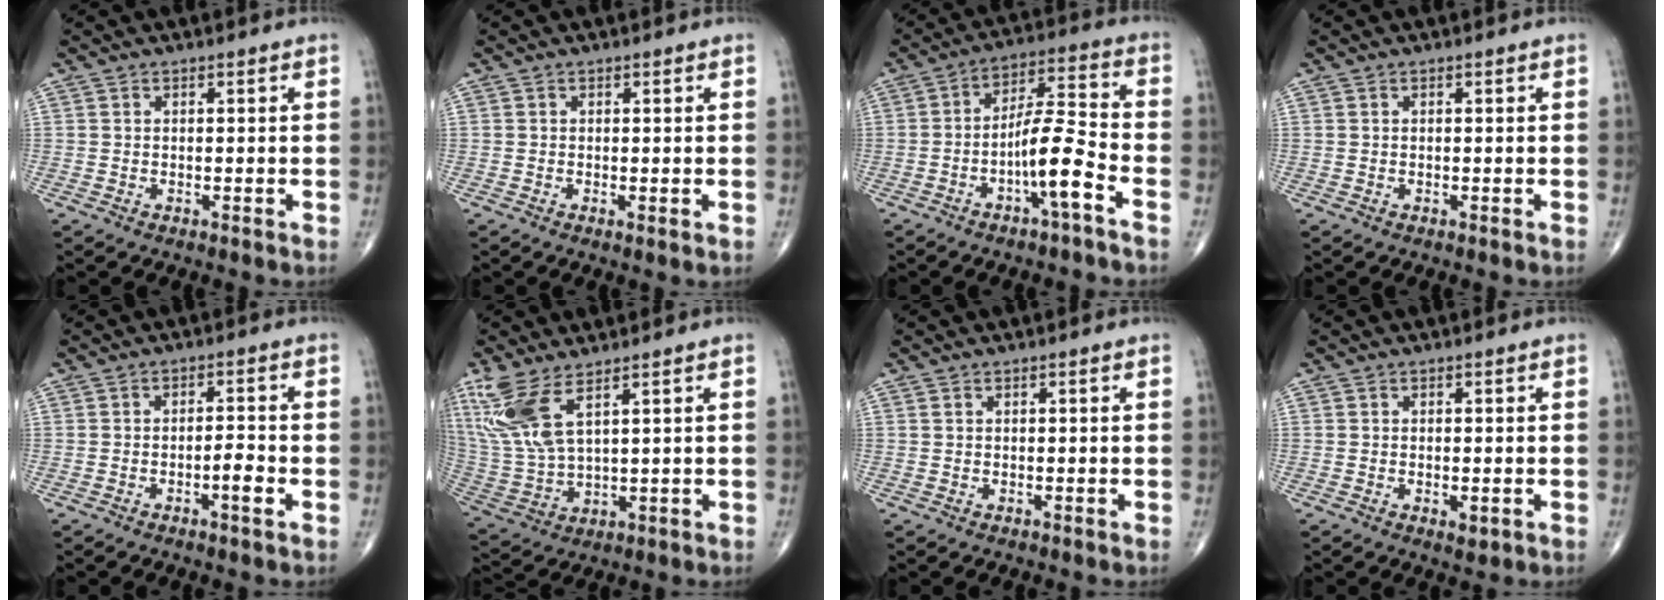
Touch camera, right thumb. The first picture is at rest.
{"total": 0.7, "force": [-0.1, 0.2, 0.7], "torque": [-0.015, -0.004, -0.004]}
{"total": 11.8, "force": [-5.2, 1.8, 10.5], "torque": [-0.194, 0.047, -0.093]}
{"total": 0.0}
{"total": 3.5, "force": [-1.5, 0.7, 3.1], "torque": [-0.051, 0.009, -0.028]}
{"total": 12.0, "force": [6.5, 4.2, 9.2], "torque": [-0.221, -0.023, 0.150]}
{"total": 0.0}
{"total": 1.9, "force": [-0.5, 0.9, 1.6], "torque": [-0.021, -0.004, -0.005]}